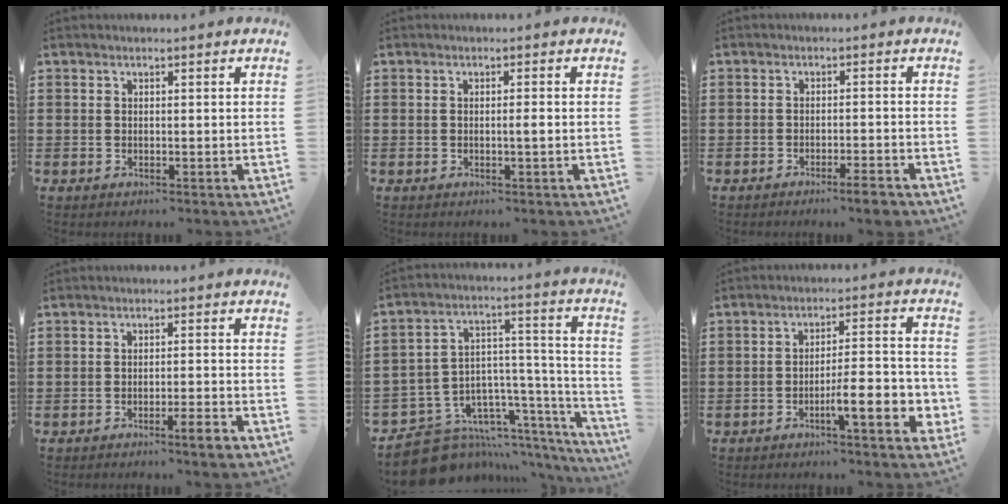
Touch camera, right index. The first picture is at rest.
{"total": 1.2, "force": [-0.3, 0.0, 1.2], "torque": [-0.024, -0.003, -0.006]}
{"total": 3.4, "force": [-2.7, 0.0, 2.1], "torque": [-0.034, -0.007, -0.046]}
{"total": 3.4, "force": [-2.4, 0.0, 2.4], "torque": [-0.039, -0.005, -0.041]}
{"total": 9.7, "force": [-7.4, 5.9, 2.2], "torque": [-0.054, -0.004, -0.125]}
{"total": 8.3, "force": [-3.5, 1.5, 7.4], "torque": [-0.109, -0.005, -0.059]}